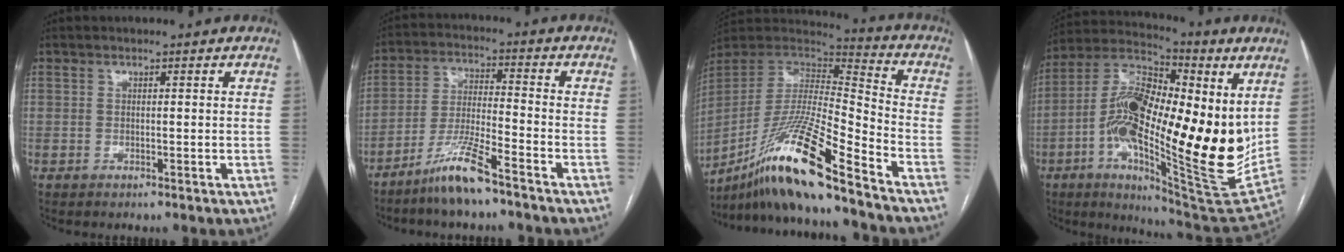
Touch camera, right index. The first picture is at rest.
{"total": 8.4, "force": [-6.3, 0.2, 5.5], "torque": [-0.114, -0.019, -0.125]}
{"total": 20.2, "force": [-15.1, -0.1, 13.5], "torque": [-0.291, -0.022, -0.284]}
{"total": 27.9, "force": [0.9, 8.1, 26.7], "torque": [-0.437, 0.013, 0.010]}